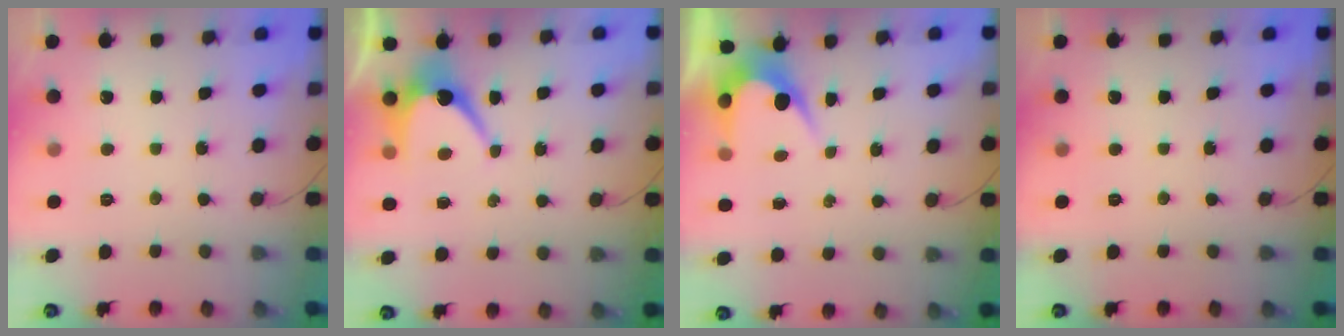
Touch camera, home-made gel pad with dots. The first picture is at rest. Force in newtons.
{"total": 7.0, "press": 6.9, "slide": 0.7}
{"total": 4.3, "press": 4.3, "slide": 0.3}
{"total": 0.0}